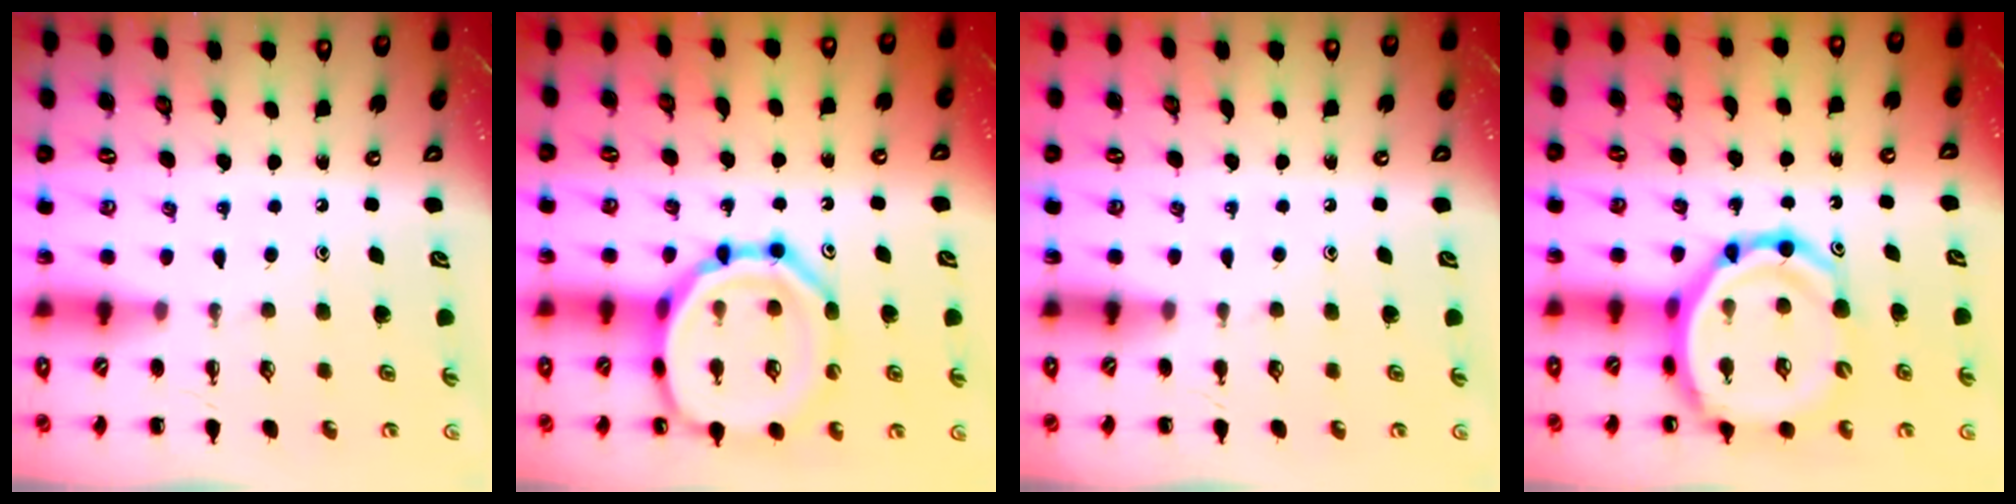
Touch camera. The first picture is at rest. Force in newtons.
{"total": 18.9, "press": 18.8, "slide": 2.1}
{"total": 0.9, "press": 0.9, "slide": 0.2}
{"total": 16.6, "press": 16.1, "slide": 4.1}